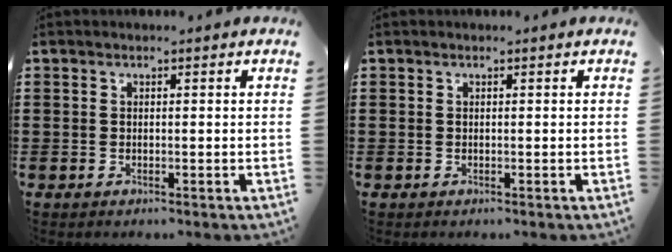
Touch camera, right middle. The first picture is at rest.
{"total": 0.0}